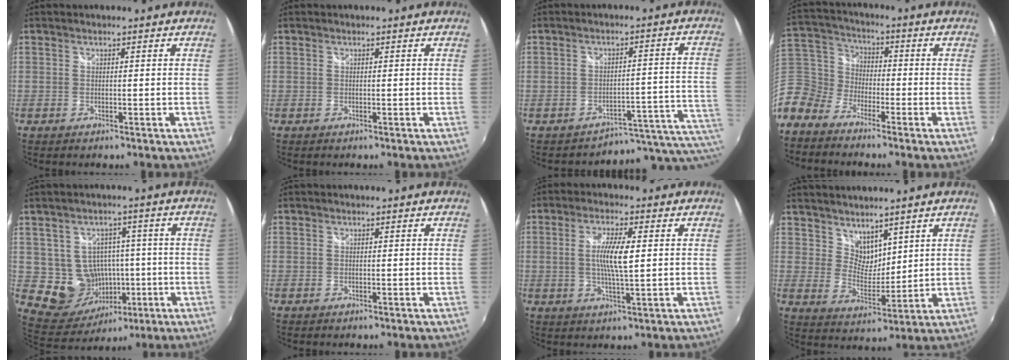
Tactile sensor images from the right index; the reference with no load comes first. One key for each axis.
{"total": 0.0}
{"total": 9.5, "fx": -7.4, "fy": 3.9, "fz": 4.3, "tx": -0.041, "ty": 0.009, "tz": -0.097}
{"total": 13.3, "fx": -8.4, "fy": 9.4, "fz": 4.2, "tx": -0.143, "ty": 0.021, "tz": -0.189}
{"total": 11.0, "fx": -0.7, "fy": 10.5, "fz": 3.3, "tx": -0.081, "ty": 0.015, "tz": 0.017}
{"total": 0.0}
{"total": 7.0, "fx": 0.6, "fy": 1.0, "fz": 6.9, "tx": -0.127, "ty": -0.002, "tz": 0.010}
{"total": 6.2, "fx": 4.8, "fy": 3.4, "fz": 1.9, "tx": -0.022, "ty": -0.001, "tz": 0.093}